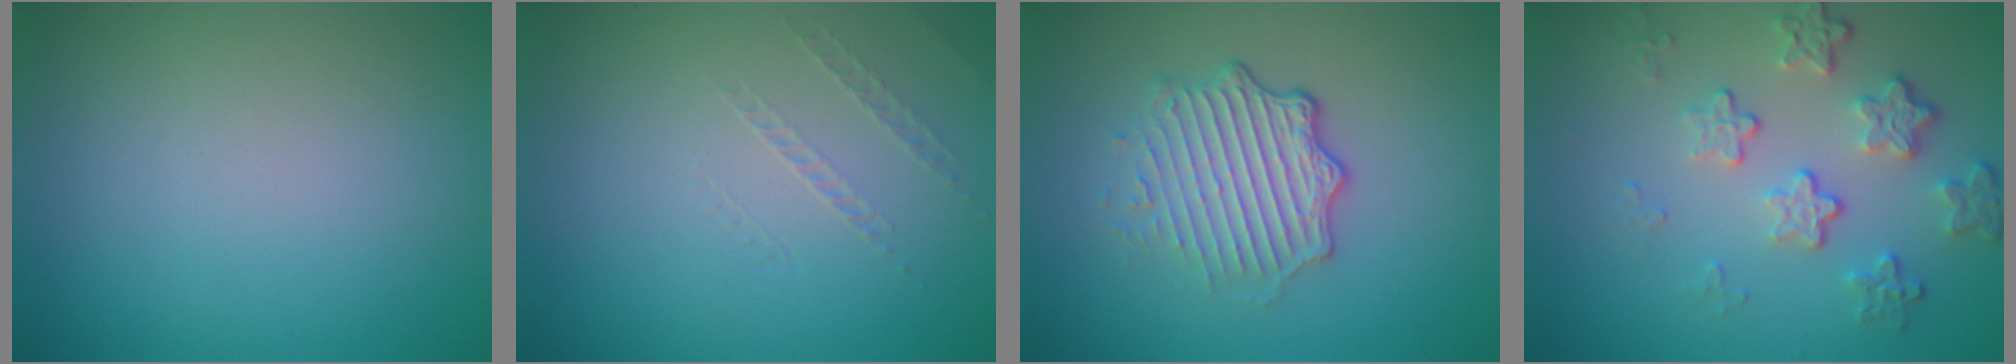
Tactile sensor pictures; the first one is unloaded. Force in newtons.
{"total": 0.9, "press": 0.1, "slide": 0.9}
{"total": 4.8, "press": 3.4, "slide": 3.4}
{"total": 4.2, "press": 3.1, "slide": 2.9}